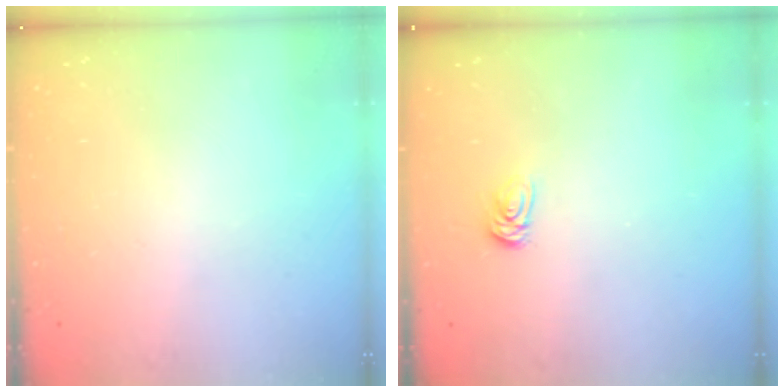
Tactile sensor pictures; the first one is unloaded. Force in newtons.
{"total": 2.6, "press": 2.6, "slide": 0.3}